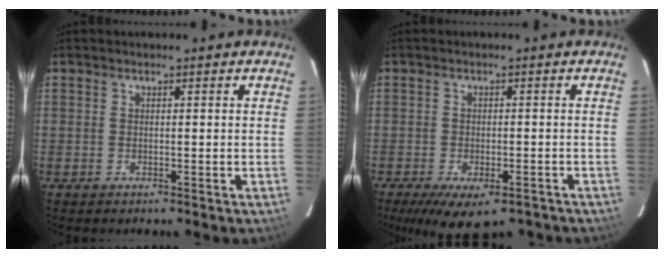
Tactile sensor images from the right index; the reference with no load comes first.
{"total": 11.2, "force": [-7.8, 4.6, 6.6], "torque": [-0.128, -0.027, -0.111]}